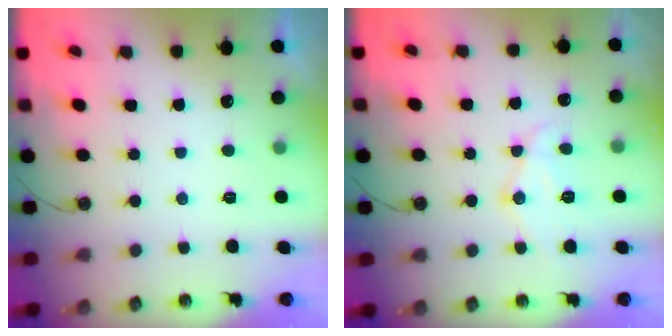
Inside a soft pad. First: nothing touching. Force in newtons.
{"total": 11.4, "press": 11.3, "slide": 1.0}